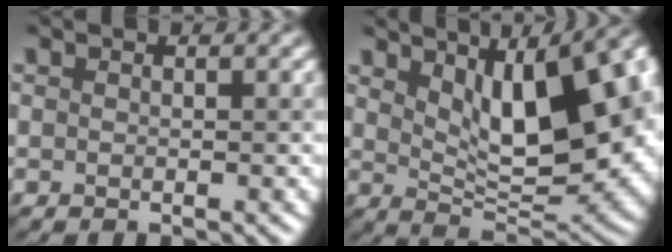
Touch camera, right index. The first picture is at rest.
{"total": 12.3, "force": [3.9, 4.7, 10.6], "torque": [-0.130, 0.009, 0.069]}